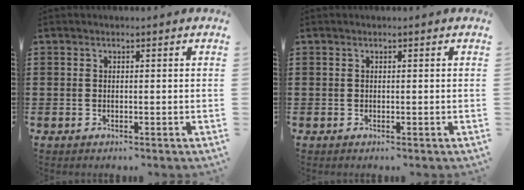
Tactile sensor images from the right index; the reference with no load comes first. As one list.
[{"total": 0.0}]